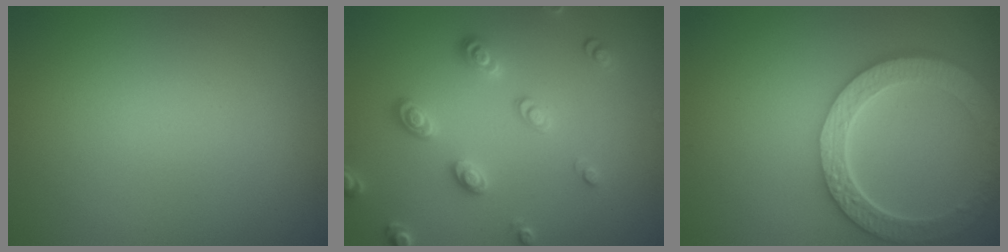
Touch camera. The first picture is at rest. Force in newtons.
{"total": 2.8, "press": 2.7, "slide": 0.8}
{"total": 6.5, "press": 5.1, "slide": 4.1}